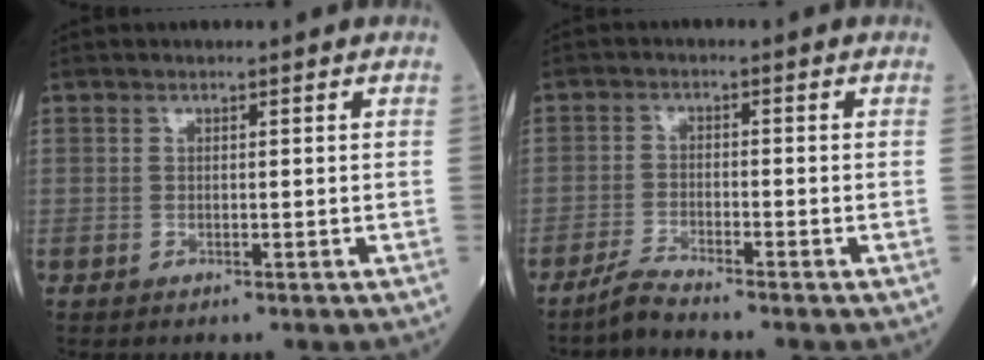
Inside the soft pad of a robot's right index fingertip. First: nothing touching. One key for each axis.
{"total": 3.0, "fx": -2.8, "fy": -0.7, "fz": 0.8, "tx": -0.025, "ty": -0.016, "tz": -0.059}